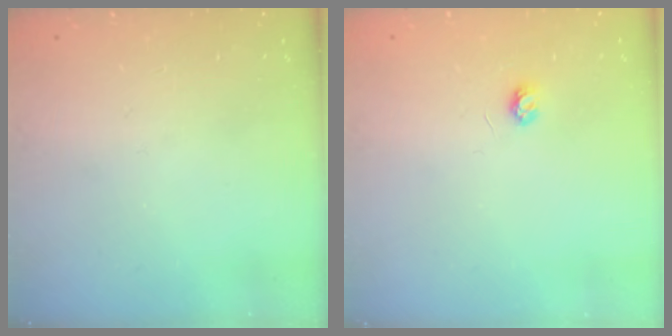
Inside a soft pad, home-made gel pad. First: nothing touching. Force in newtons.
{"total": 3.2, "press": 3.2, "slide": 0.3}